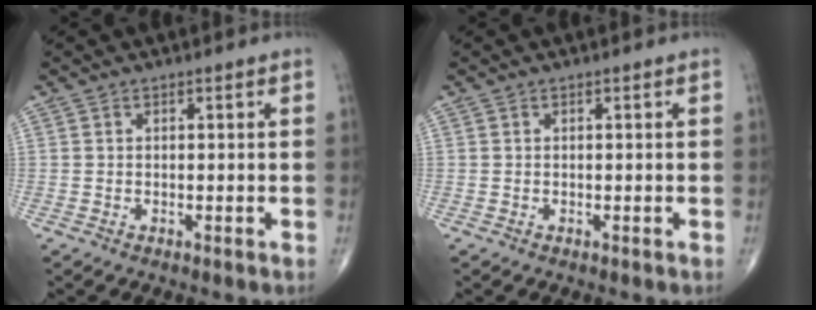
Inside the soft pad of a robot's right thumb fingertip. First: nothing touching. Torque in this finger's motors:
{"motor_torque": [-0.01, 0.01, -0.01, -0.01, 0.00]}